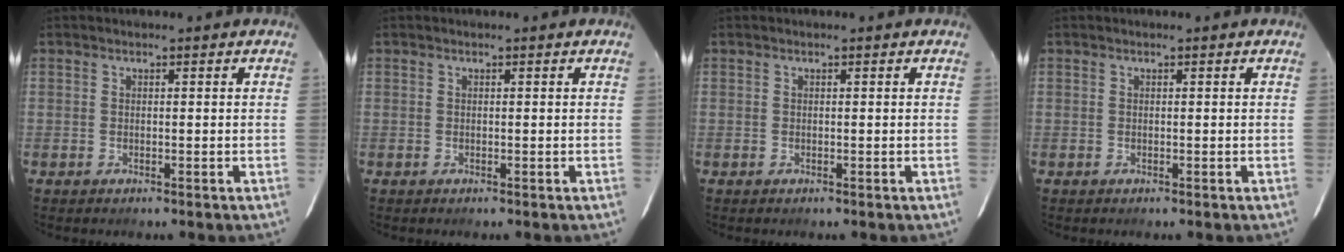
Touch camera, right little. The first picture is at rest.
{"total": 0.0}
{"total": 0.0}
{"total": 0.0}